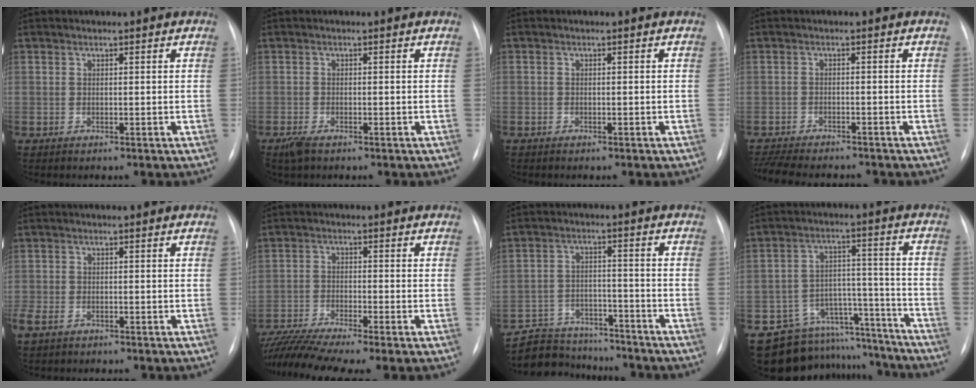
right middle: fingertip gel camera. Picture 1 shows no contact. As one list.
[{"total": 2.7, "force": [-1.8, 1.0, 1.6], "torque": [-0.040, -0.006, -0.029]}, {"total": 0.9, "force": [-0.7, 0.6, 0.2], "torque": [-0.007, 0.002, -0.008]}, {"total": 12.5, "force": [-11.2, 2.8, 4.8], "torque": [-0.100, -0.010, -0.154]}, {"total": 3.8, "force": [-2.6, 2.0, 1.8], "torque": [-0.043, -0.008, -0.042]}, {"total": 10.5, "force": [-9.0, -0.7, 5.4], "torque": [-0.105, -0.017, -0.152]}, {"total": 11.9, "force": [-11.1, 4.1, 1.8], "torque": [-0.034, 0.020, -0.167]}, {"total": 14.1, "force": [-12.5, 6.3, 1.1], "torque": [-0.008, 0.071, -0.175]}]